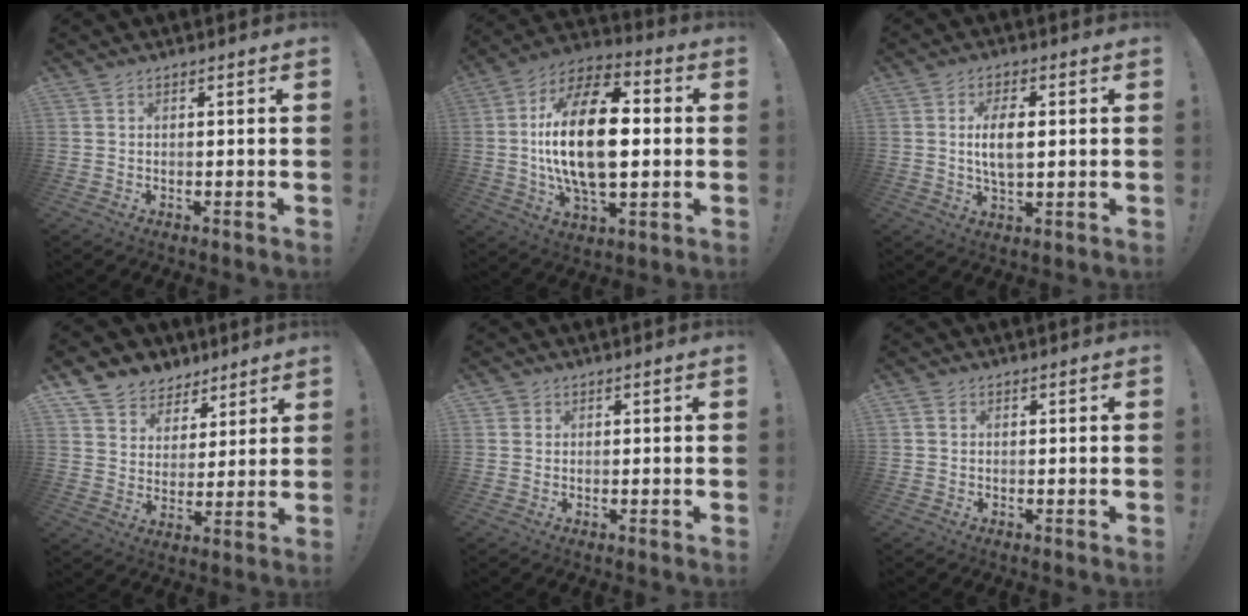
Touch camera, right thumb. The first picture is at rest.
{"total": 24.6, "force": [0.2, 12.6, 21.1], "torque": [-0.388, 0.001, -0.005]}
{"total": 7.5, "force": [0.9, 3.6, 6.5], "torque": [-0.114, -0.004, 0.009]}
{"total": 8.0, "force": [5.5, 5.8, 0.6], "torque": [-0.009, -0.048, 0.110]}
{"total": 1.4, "force": [0.7, 1.2, 0.2], "torque": [0.003, -0.003, 0.011]}
{"total": 1.0, "force": [0.3, 0.8, 0.4], "torque": [-0.007, 0.004, 0.006]}